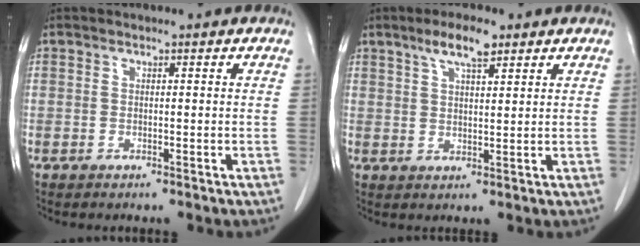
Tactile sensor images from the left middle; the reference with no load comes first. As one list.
[{"total": 5.4, "force": [3.5, 1.2, 3.9], "torque": [-0.077, 0.007, 0.061]}]